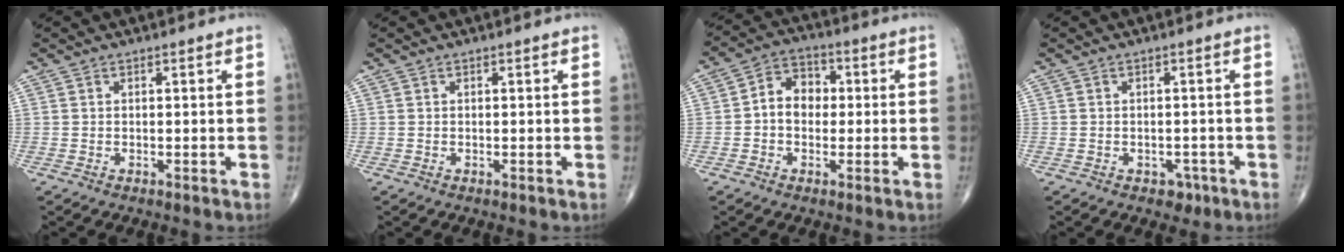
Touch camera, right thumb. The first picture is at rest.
{"total": 0.0}
{"total": 7.3, "force": [0.0, 5.7, 4.5], "torque": [-0.051, 0.023, -0.012]}
{"total": 2.5, "force": [-1.3, 1.9, 1.0], "torque": [0.006, 0.007, -0.012]}